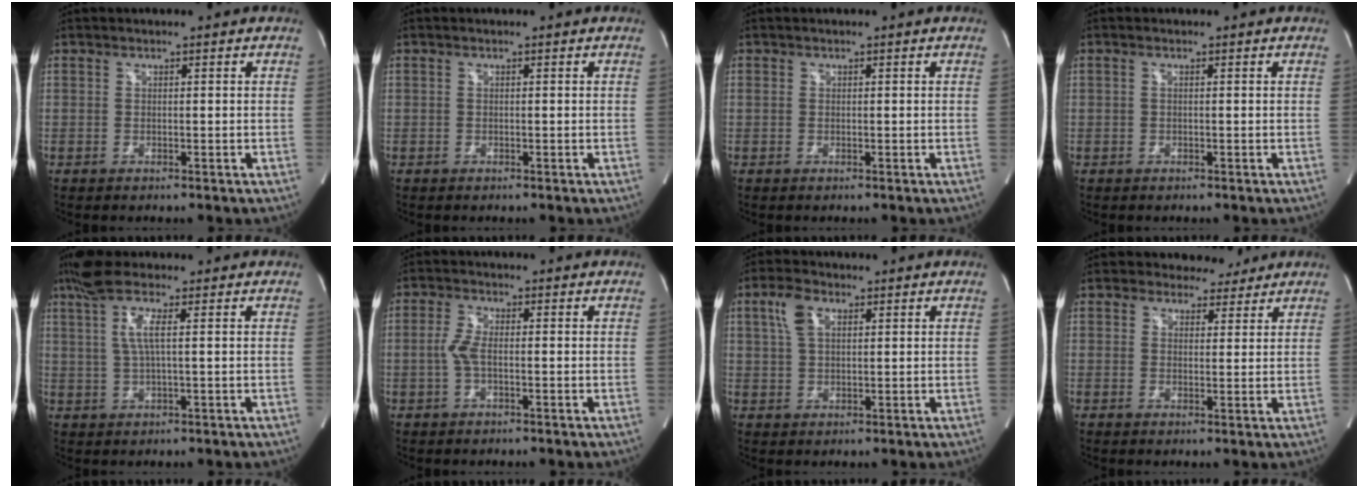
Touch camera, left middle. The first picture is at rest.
{"total": 0.0}
{"total": 0.0}
{"total": 0.6, "force": [0.2, 0.1, 0.6], "torque": [-0.018, 0.004, 0.002]}
{"total": 6.3, "force": [2.6, 0.5, 5.7], "torque": [-0.119, 0.020, 0.052]}
{"total": 2.9, "force": [-0.5, 0.8, 2.8], "torque": [-0.066, 0.000, -0.012]}
{"total": 4.5, "force": [2.0, 2.3, 3.3], "torque": [-0.076, 0.015, 0.042]}
{"total": 4.2, "force": [3.7, 2.1, 0.1], "torque": [0.009, -0.001, 0.043]}